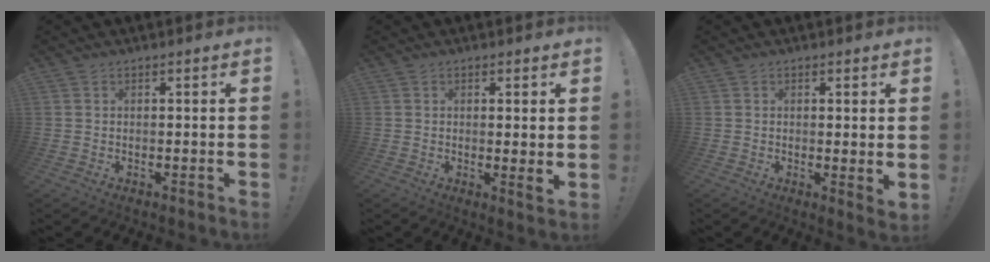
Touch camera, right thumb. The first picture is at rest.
{"total": 3.2, "force": [0.6, -0.3, 3.1], "torque": [-0.031, -0.020, 0.006]}
{"total": 2.7, "force": [0.9, 0.1, 2.6], "torque": [-0.022, -0.012, 0.014]}